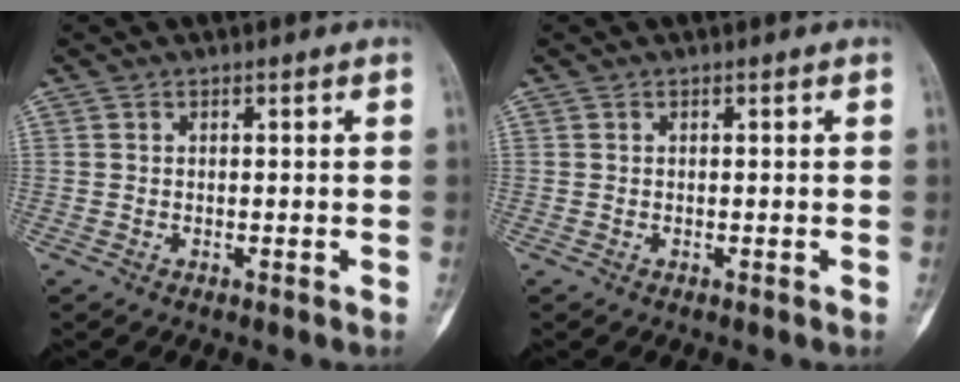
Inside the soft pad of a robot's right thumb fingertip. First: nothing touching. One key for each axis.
{"total": 0.0}